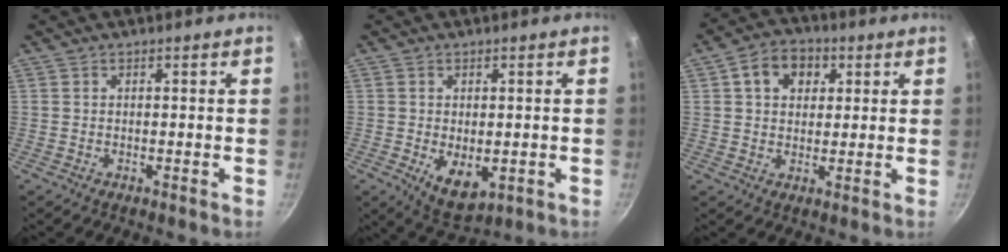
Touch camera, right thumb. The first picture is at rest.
{"total": 7.1, "force": [-1.2, 4.2, 5.6], "torque": [-0.079, -0.018, -0.004]}
{"total": 8.5, "force": [2.9, 6.4, 4.8], "torque": [-0.053, 0.005, 0.036]}